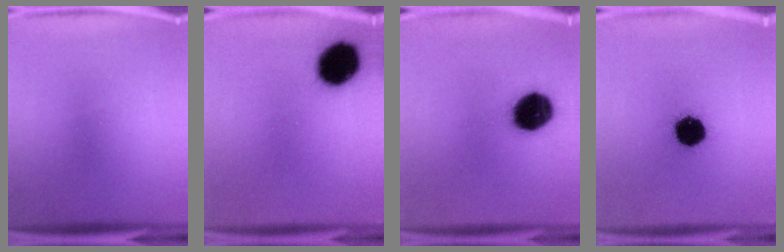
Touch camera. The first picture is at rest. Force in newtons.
{"total": 14.5}
{"total": 13.1}
{"total": 11.5}